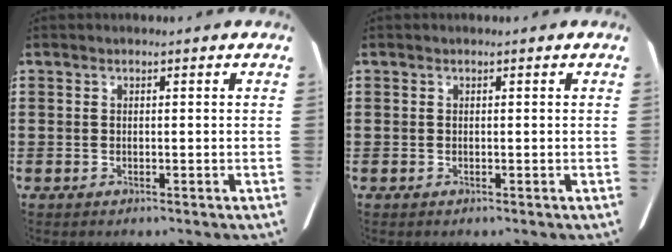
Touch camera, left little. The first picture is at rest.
{"total": 0.0}